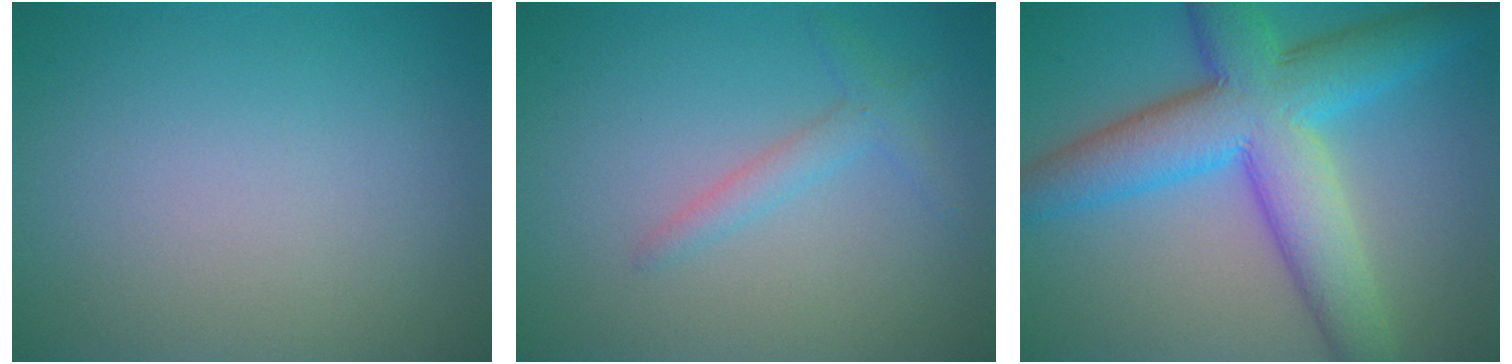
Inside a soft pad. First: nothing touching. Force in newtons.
{"total": 1.7, "press": 1.7, "slide": 0.1}
{"total": 10.2, "press": 10.2, "slide": 0.1}